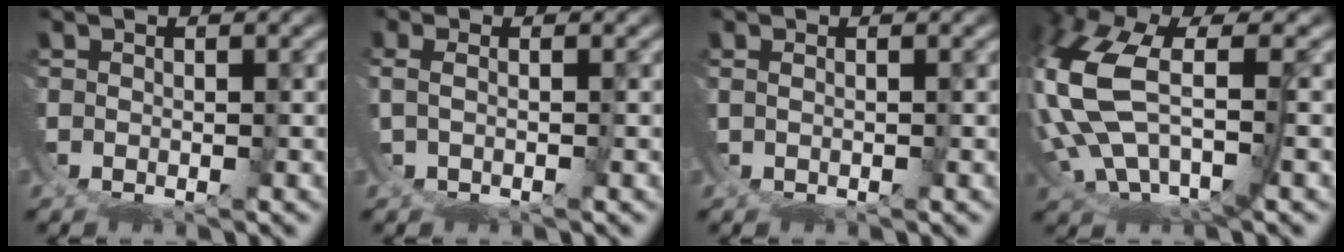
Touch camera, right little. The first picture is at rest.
{"total": 1.9, "force": [0.4, -1.5, 1.1], "torque": [-0.016, 0.006, 0.009]}
{"total": 2.1, "force": [0.5, -2.0, 0.2], "torque": [0.008, 0.005, 0.013]}
{"total": 7.1, "force": [0.4, 3.3, 6.2], "torque": [-0.161, -0.018, 0.023]}